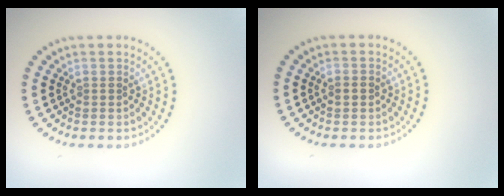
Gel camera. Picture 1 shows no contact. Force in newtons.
{"total": 1.2, "press": 1.2, "slide": 0.2}